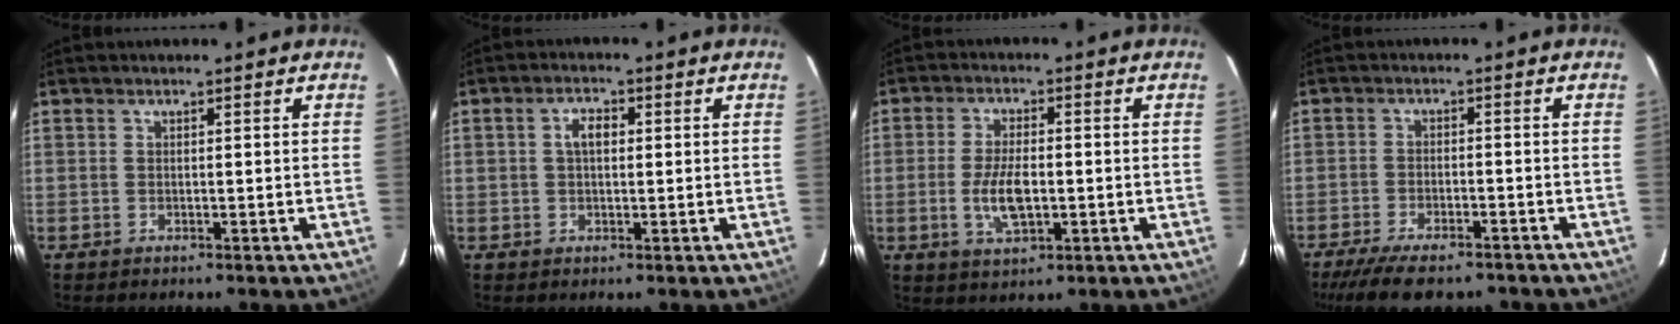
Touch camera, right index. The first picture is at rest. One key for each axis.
{"total": 3.3, "fx": 0.5, "fy": 2.0, "fz": 2.6, "tx": -0.046, "ty": 0.011, "tz": 0.011}
{"total": 7.4, "fx": -1.4, "fy": 3.2, "fz": 6.6, "tx": -0.131, "ty": -0.006, "tz": -0.024}
{"total": 12.6, "fx": -10.2, "fy": 3.8, "fz": 6.4, "tx": -0.142, "ty": -0.030, "tz": -0.160}